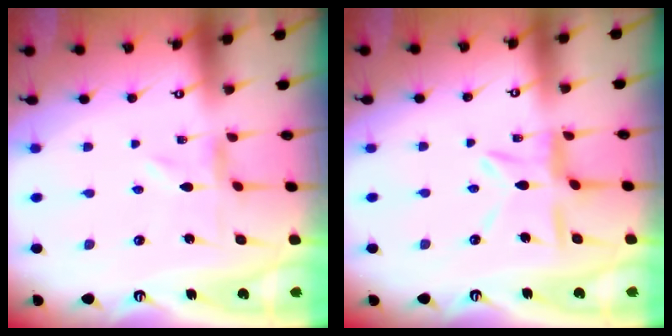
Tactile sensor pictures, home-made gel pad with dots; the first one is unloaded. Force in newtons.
{"total": 8.5, "press": 8.5, "slide": 0.7}